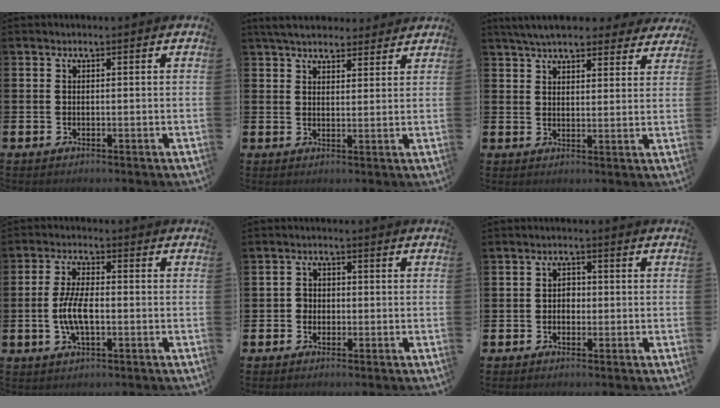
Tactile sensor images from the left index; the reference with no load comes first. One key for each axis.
{"total": 4.9, "fx": 4.6, "fy": 1.4, "fz": 1.0, "tx": -0.029, "ty": -0.017, "tz": 0.083}
{"total": 6.5, "fx": 6.0, "fy": 1.5, "fz": 1.9, "tx": -0.043, "ty": -0.024, "tz": 0.107}
{"total": 5.7, "fx": -0.8, "fy": 2.2, "fz": 5.2, "tx": -0.099, "ty": 0.001, "tz": -0.020}
{"total": 1.8, "fx": -0.6, "fy": 1.7, "fz": 0.4, "tx": 0.001, "ty": 0.004, "tz": -0.018}
{"total": 1.9, "fx": -0.3, "fy": 1.6, "fz": 1.0, "tx": -0.009, "ty": 0.002, "tz": -0.012}